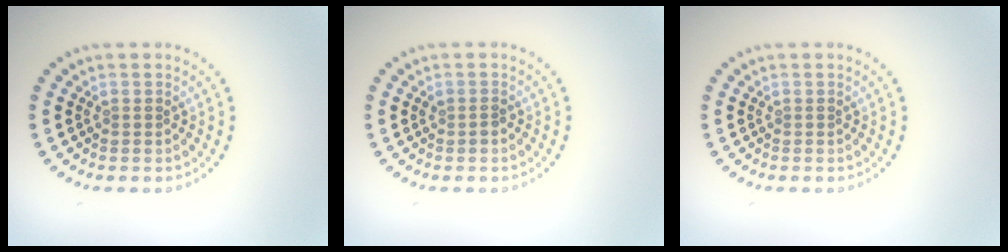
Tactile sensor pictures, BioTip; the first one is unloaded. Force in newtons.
{"total": 0.7, "press": 0.7, "slide": 0.2}
{"total": 0.0}